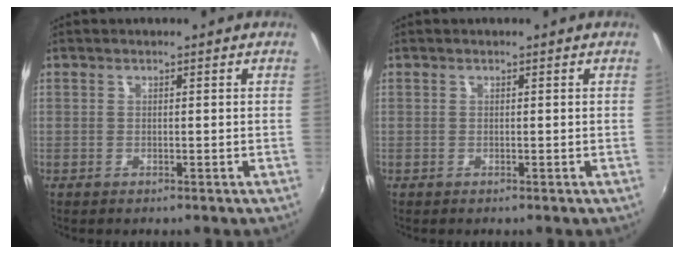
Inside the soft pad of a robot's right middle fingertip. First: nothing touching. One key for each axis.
{"total": 0.0}